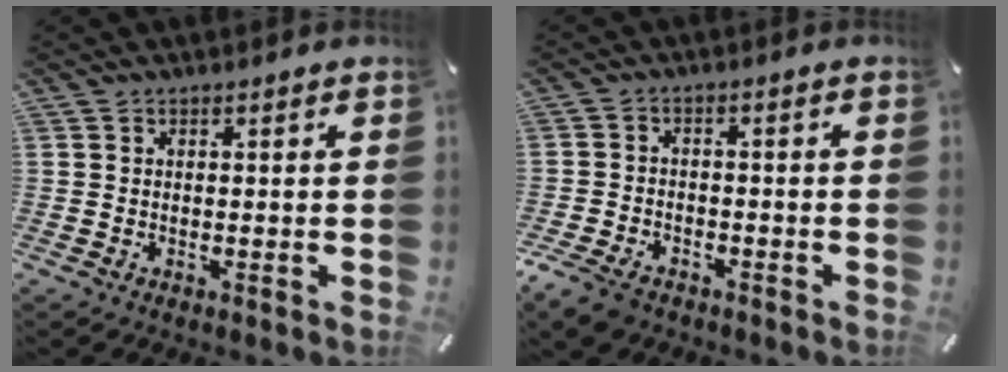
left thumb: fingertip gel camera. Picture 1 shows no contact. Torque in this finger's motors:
{"motor_torque": [-0.63, 1.33, 0.35, 0.29, 0.14]}